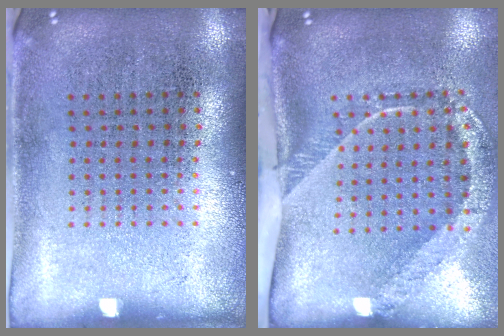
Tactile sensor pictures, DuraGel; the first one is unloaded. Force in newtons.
{"total": 2.5, "press": 1.6, "slide": 1.8}